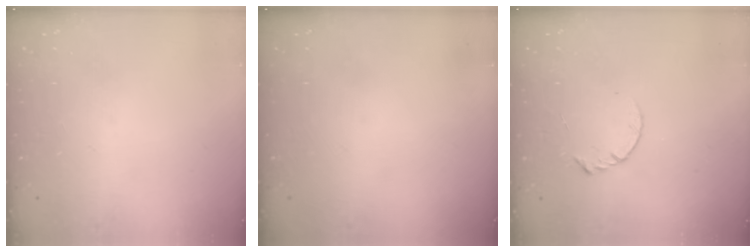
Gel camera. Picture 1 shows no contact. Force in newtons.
{"total": 0.0}
{"total": 3.6, "press": 3.6, "slide": 0.4}